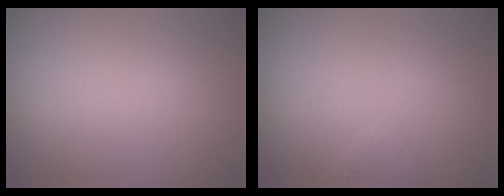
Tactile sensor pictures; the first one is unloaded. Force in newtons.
{"total": 0.7, "press": 0.7, "slide": 0.0}